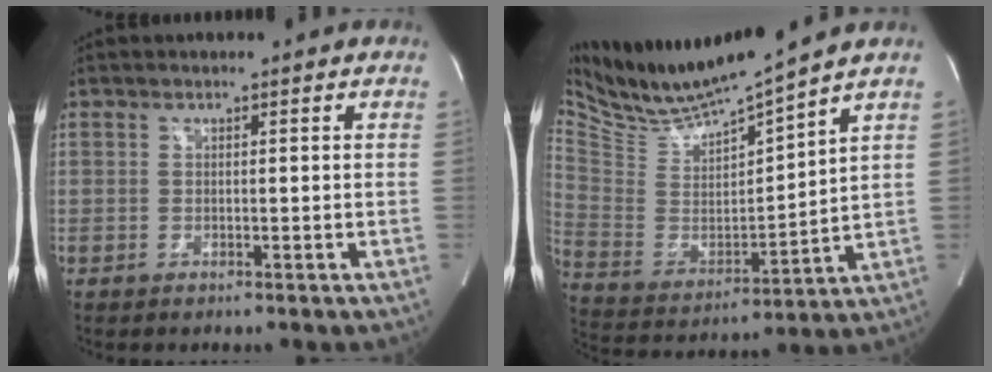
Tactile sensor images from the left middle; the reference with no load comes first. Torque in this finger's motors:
{"motor_torque": [-0.43, -0.56, -0.22, -0.01]}